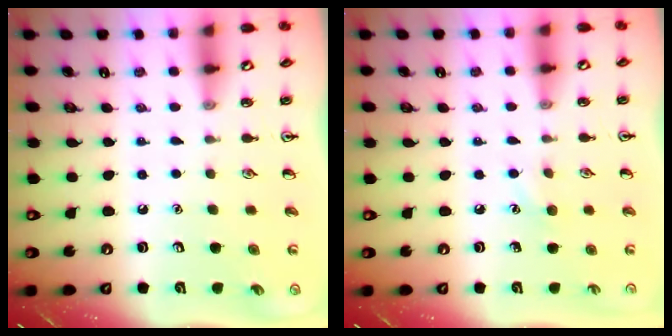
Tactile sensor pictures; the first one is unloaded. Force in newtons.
{"total": 5.9, "press": 5.7, "slide": 1.7}